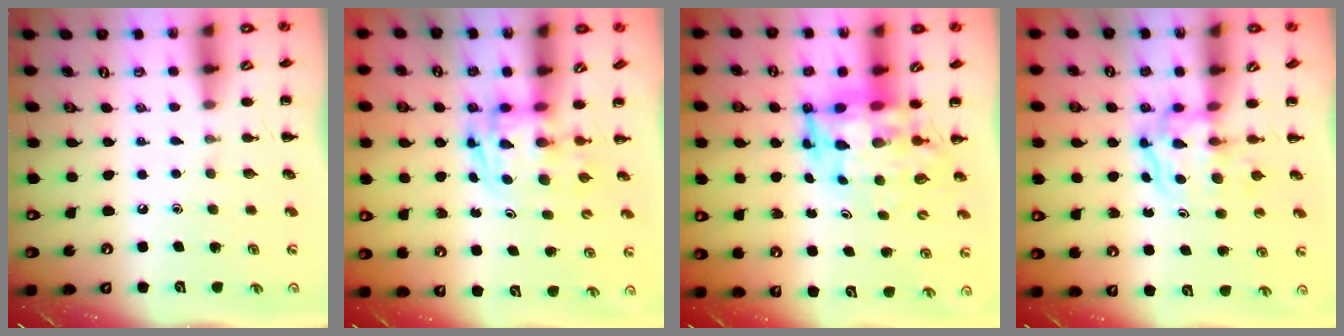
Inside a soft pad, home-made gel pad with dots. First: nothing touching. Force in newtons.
{"total": 2.8, "press": 2.8, "slide": 0.5}
{"total": 6.3, "press": 6.0, "slide": 2.1}
{"total": 3.7, "press": 3.7, "slide": 0.4}